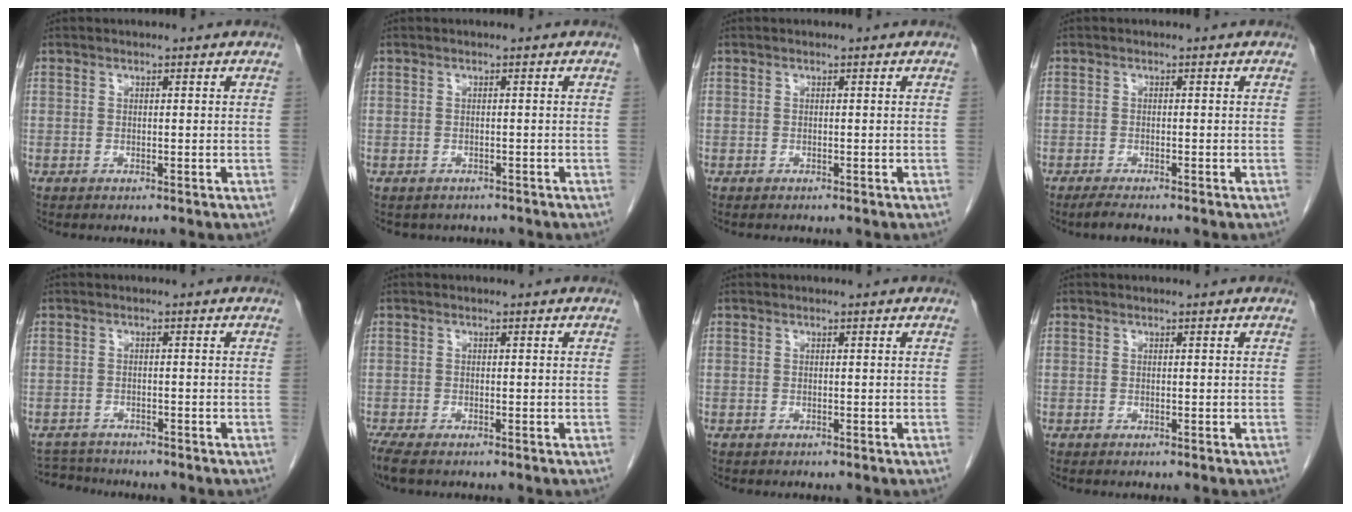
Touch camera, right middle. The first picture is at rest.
{"total": 3.2, "force": [-2.7, 1.7, 0.3], "torque": [-0.007, 0.005, -0.033]}
{"total": 1.2, "force": [-1.0, 0.3, 0.5], "torque": [-0.010, -0.002, -0.011]}
{"total": 2.5, "force": [-2.0, 0.3, 1.3], "torque": [-0.030, -0.008, -0.033]}
{"total": 3.9, "force": [-3.8, 0.6, -0.3], "torque": [0.006, -0.009, -0.065]}
{"total": 3.4, "force": [-2.7, 0.9, 2.0], "torque": [-0.042, -0.012, -0.045]}
{"total": 0.0}
{"total": 0.0}